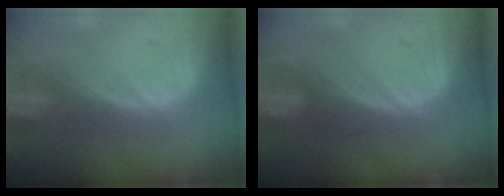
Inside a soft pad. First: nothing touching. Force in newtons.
{"total": 1.2, "press": 1.2, "slide": 0.1}